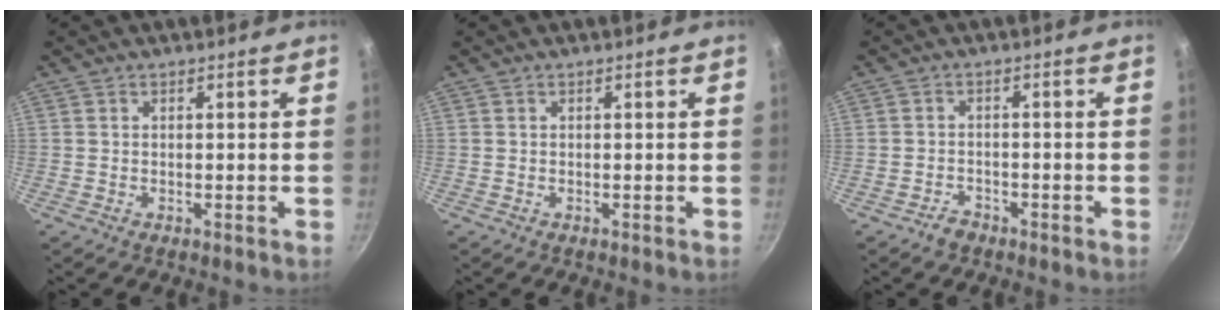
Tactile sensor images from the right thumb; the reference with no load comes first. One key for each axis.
{"total": 0.0}
{"total": 2.1, "fx": -1.7, "fy": 1.2, "fz": 0.5, "tx": -0.008, "ty": 0.011, "tz": -0.029}